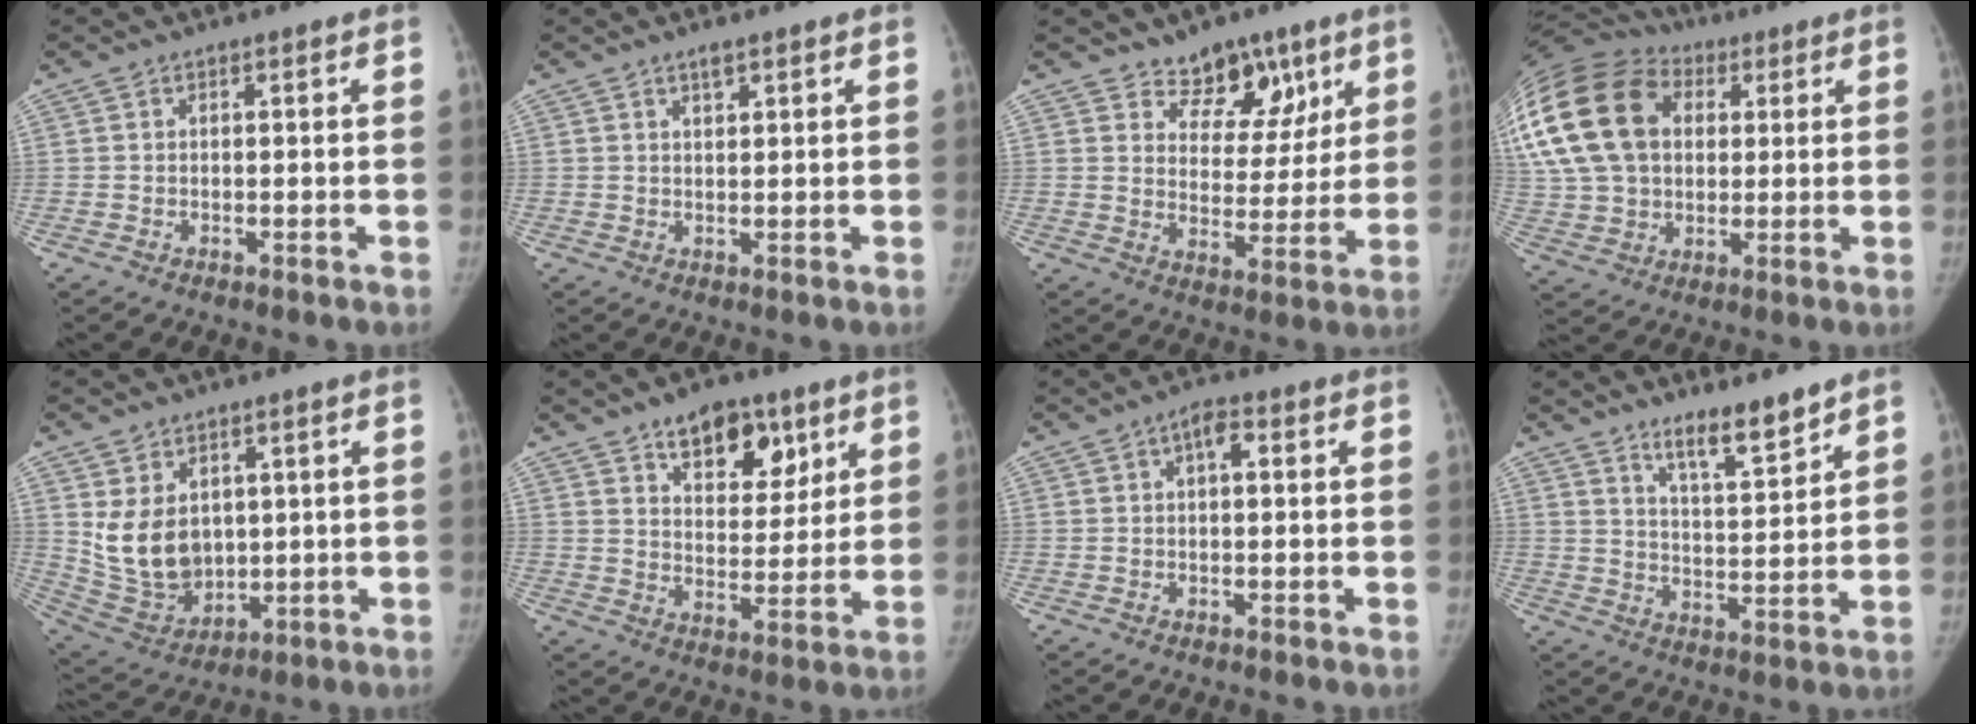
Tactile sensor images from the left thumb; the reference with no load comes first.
{"total": 2.0, "force": [1.4, 0.7, 1.2], "torque": [-0.016, -0.009, 0.026]}
{"total": 10.5, "force": [7.2, 6.7, 3.5], "torque": [-0.001, -0.040, 0.114]}
{"total": 33.1, "force": [8.7, 24.5, 20.6], "torque": [-0.498, 0.082, 0.174]}
{"total": 11.8, "force": [2.4, 8.8, 7.4], "torque": [-0.104, -0.022, 0.078]}
{"total": 12.6, "force": [7.5, 7.0, 7.3], "torque": [-0.064, -0.041, 0.119]}
{"total": 3.3, "force": [0.9, 1.5, 2.8], "torque": [-0.038, 0.008, 0.009]}
{"total": 8.1, "force": [6.6, 1.6, 4.4], "torque": [-0.062, -0.059, 0.118]}